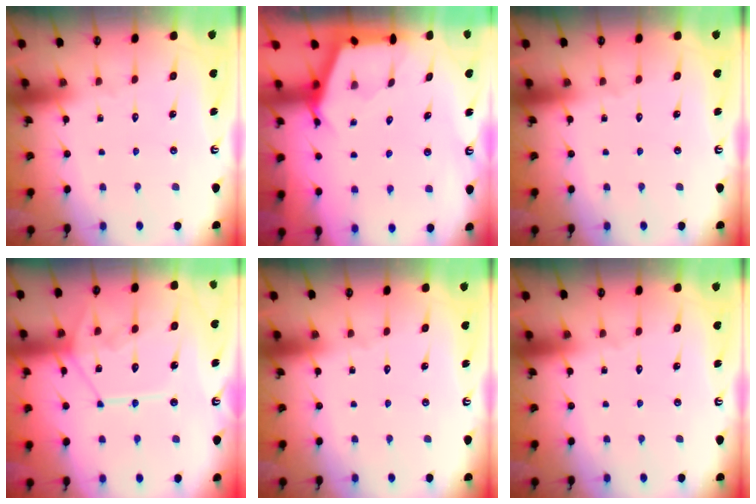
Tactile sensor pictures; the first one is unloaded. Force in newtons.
{"total": 2.7, "press": 2.7, "slide": 0.4}
{"total": 0.0}
{"total": 14.2, "press": 14.1, "slide": 1.6}
{"total": 0.0}
{"total": 0.0}